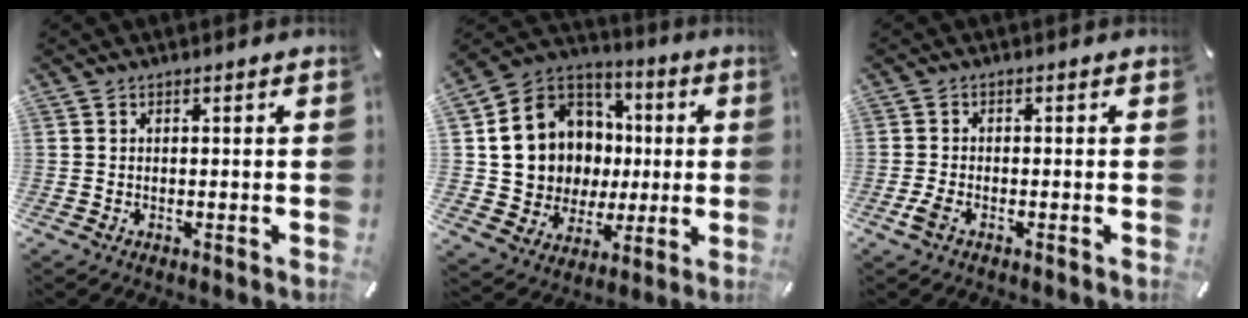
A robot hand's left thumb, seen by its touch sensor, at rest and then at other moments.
{"total": 14.9, "force": [1.8, 14.0, 4.7], "torque": [-0.107, -0.018, 0.059]}
{"total": 2.5, "force": [-1.3, 1.1, 1.7], "torque": [-0.043, 0.000, -0.027]}